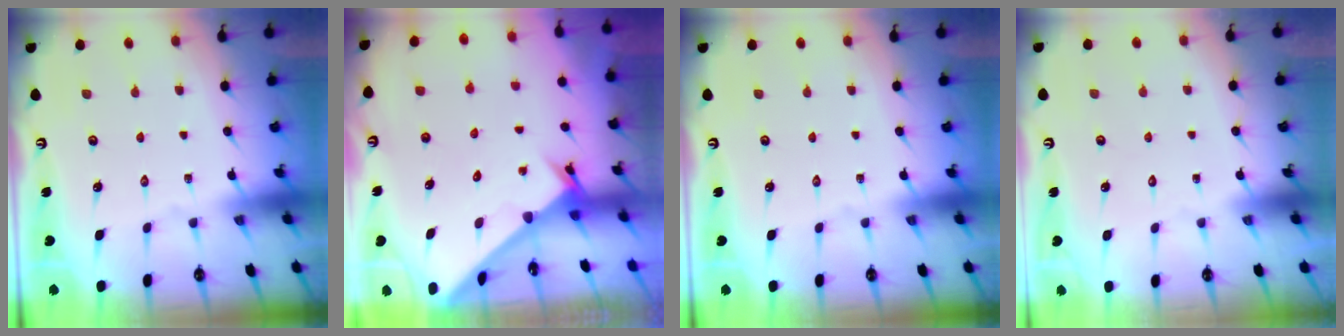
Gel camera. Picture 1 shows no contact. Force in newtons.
{"total": 2.5, "press": 2.5, "slide": 0.2}
{"total": 0.0}
{"total": 1.6, "press": 1.6, "slide": 0.1}